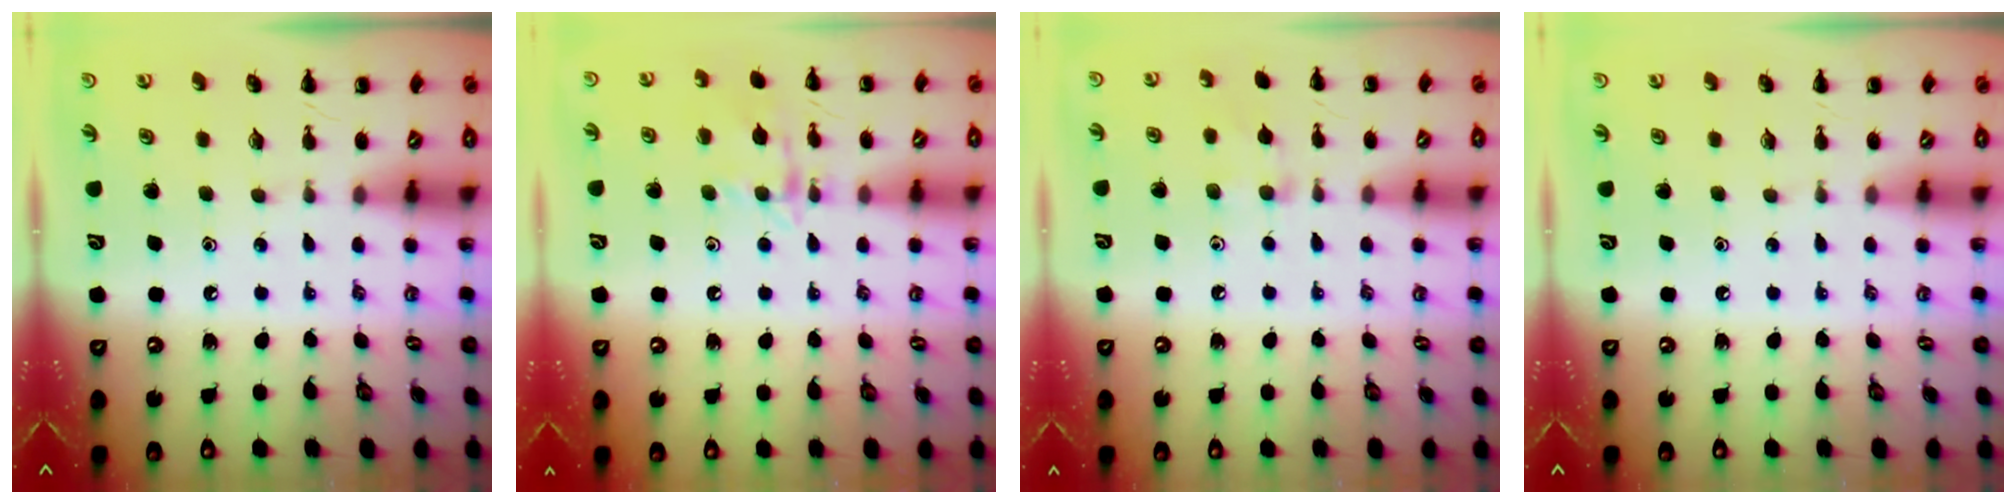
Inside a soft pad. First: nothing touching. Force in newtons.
{"total": 10.7, "press": 10.6, "slide": 0.7}
{"total": 6.5, "press": 6.2, "slide": 2.0}
{"total": 0.0}